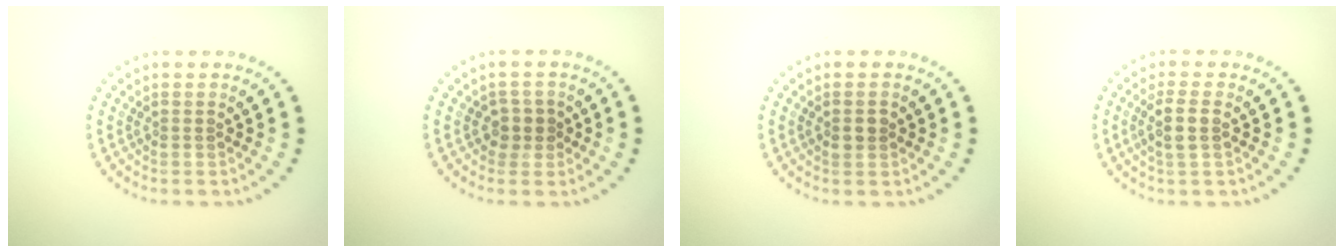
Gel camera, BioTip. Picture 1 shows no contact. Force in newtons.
{"total": 1.7, "press": 1.4, "slide": 1.0}
{"total": 1.5, "press": 1.5, "slide": 0.1}
{"total": 2.4, "press": 2.1, "slide": 1.2}